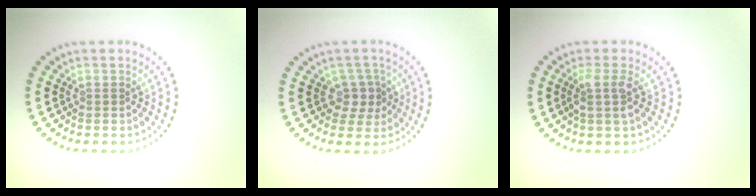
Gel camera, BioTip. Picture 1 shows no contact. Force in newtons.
{"total": 2.2, "press": 1.8, "slide": 1.3}
{"total": 2.2, "press": 1.7, "slide": 1.4}